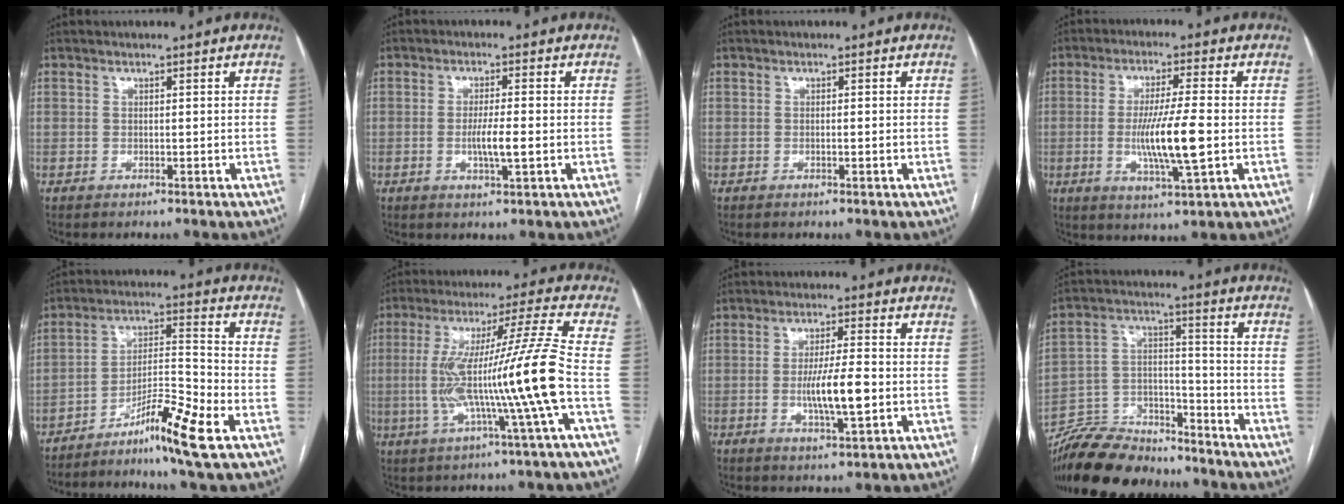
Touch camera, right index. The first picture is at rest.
{"total": 4.4, "force": [-0.9, 0.2, 4.3], "torque": [-0.081, -0.006, -0.015]}
{"total": 0.8, "force": [-0.2, 0.0, 0.7], "torque": [-0.014, 0.000, -0.002]}
{"total": 10.0, "force": [-1.4, 0.3, 9.9], "torque": [-0.184, -0.014, -0.027]}
{"total": 11.0, "force": [-6.8, -0.6, 8.7], "torque": [-0.156, -0.012, -0.120]}
{"total": 16.6, "force": [-3.0, -2.2, 16.2], "torque": [-0.296, 0.004, -0.059]}
{"total": 7.8, "force": [-1.4, 0.8, 7.6], "torque": [-0.140, -0.008, -0.024]}
{"total": 16.0, "force": [-14.6, 4.8, 4.6], "torque": [-0.082, 0.016, -0.247]}